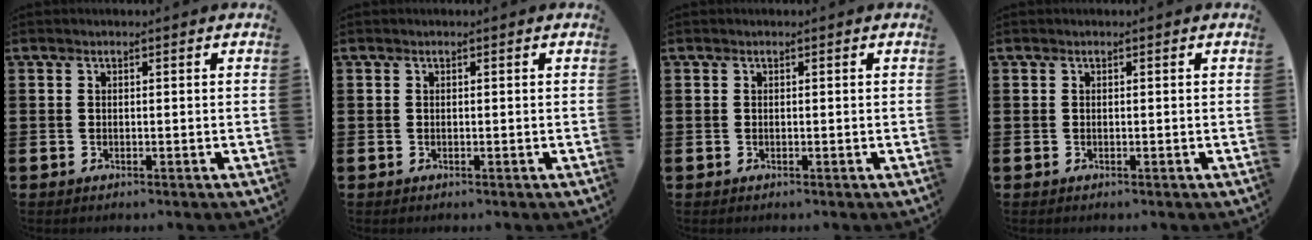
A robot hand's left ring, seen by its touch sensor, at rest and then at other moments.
{"total": 0.0}
{"total": 0.0}
{"total": 0.0}